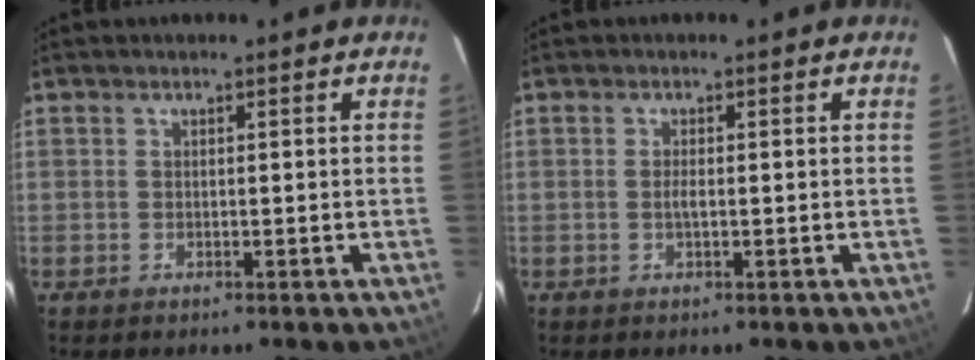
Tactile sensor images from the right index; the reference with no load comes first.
{"total": 1.2, "force": [-0.3, 0.2, 1.2], "torque": [-0.023, 0.000, -0.007]}